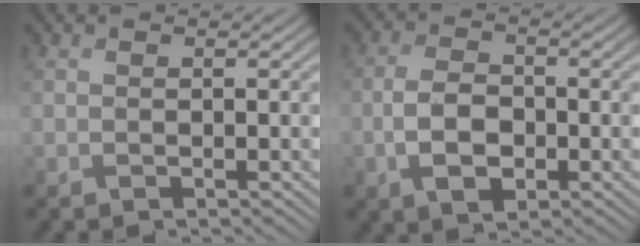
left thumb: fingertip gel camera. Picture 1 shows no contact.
{"total": 4.5, "force": [-2.1, 2.7, 2.9], "torque": [-0.064, -0.004, -0.033]}